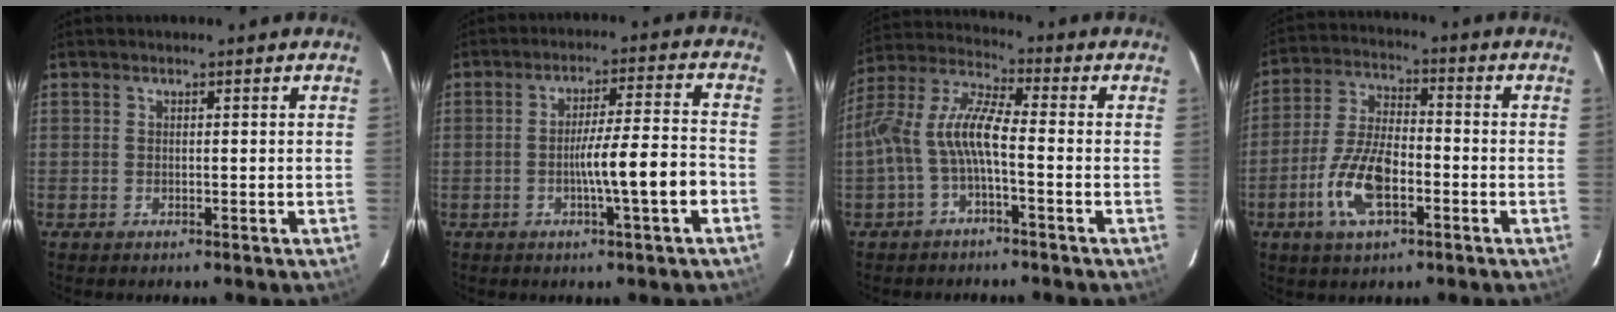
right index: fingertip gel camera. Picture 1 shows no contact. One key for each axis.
{"total": 8.7, "fx": -3.2, "fy": -0.6, "fz": 8.1, "tx": -0.129, "ty": -0.003, "tz": -0.046}
{"total": 9.7, "fx": -2.5, "fy": 2.5, "fz": 9.0, "tx": -0.201, "ty": 0.013, "tz": -0.048}
{"total": 11.5, "fx": -4.6, "fy": 4.8, "fz": 9.4, "tx": -0.200, "ty": -0.002, "tz": -0.085}